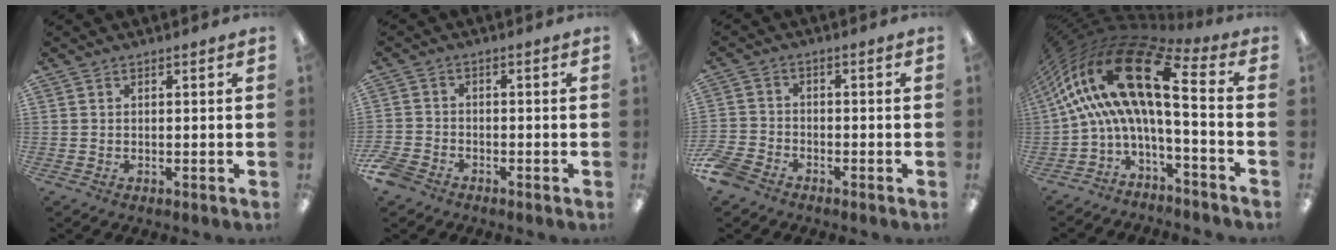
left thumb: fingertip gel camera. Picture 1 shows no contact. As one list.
[{"total": 4.0, "force": [-3.2, 2.1, 1.3], "torque": [-0.037, 0.010, -0.063]}, {"total": 5.2, "force": [-4.2, 2.4, 1.8], "torque": [-0.049, 0.014, -0.084]}, {"total": 20.6, "force": [4.3, 7.1, 18.9], "torque": [-0.362, -0.032, 0.074]}]